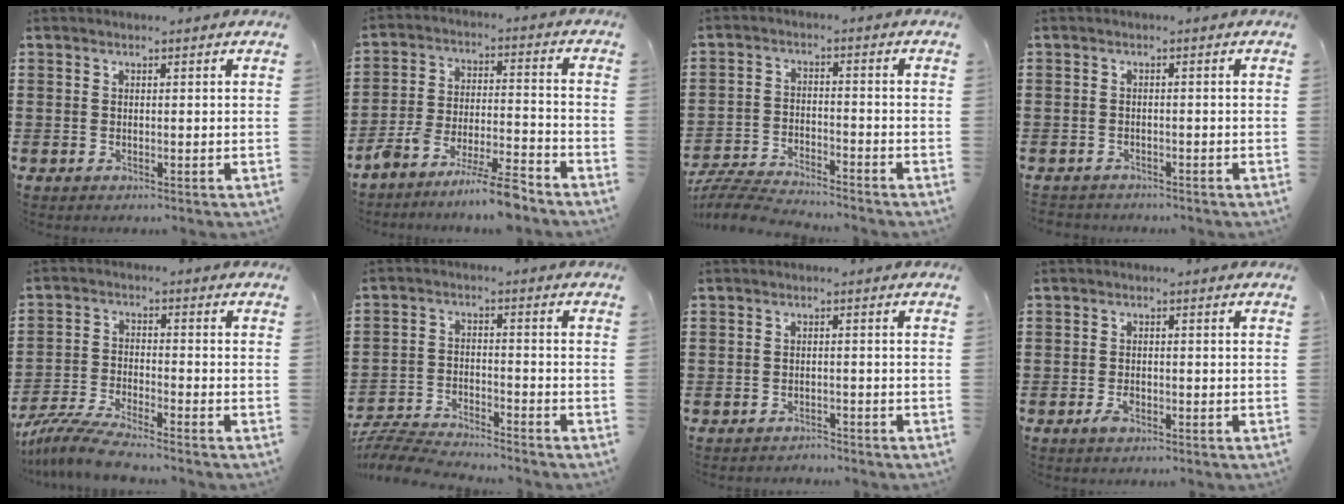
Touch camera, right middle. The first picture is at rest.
{"total": 8.7, "force": [-8.2, 0.3, 3.1], "torque": [-0.050, 0.016, -0.157]}
{"total": 6.2, "force": [-6.0, 0.5, 1.5], "torque": [-0.038, 0.002, -0.121]}
{"total": 1.3, "force": [-1.3, 0.3, -0.3], "torque": [0.001, 0.003, -0.031]}
{"total": 6.2, "force": [-5.7, 0.2, 2.6], "torque": [-0.067, -0.012, -0.113]}
{"total": 5.9, "force": [-5.8, 0.4, 1.0], "torque": [-0.033, 0.001, -0.119]}
{"total": 1.6, "force": [-1.5, 0.3, -0.2], "torque": [-0.002, 0.004, -0.036]}
{"total": 1.2, "force": [-0.6, 0.7, 0.8], "torque": [-0.017, -0.003, -0.011]}